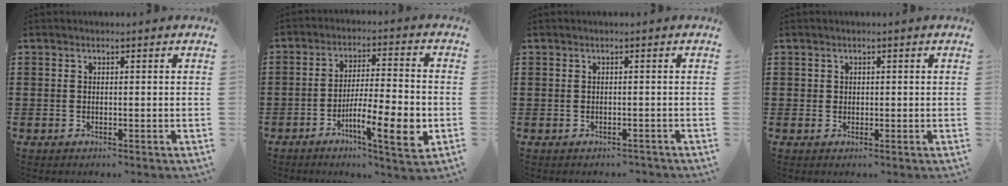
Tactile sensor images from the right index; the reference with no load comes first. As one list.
[{"total": 9.6, "force": [-3.6, 1.3, 8.8], "torque": [-0.149, -0.005, -0.062]}, {"total": 0.7, "force": [-0.6, 0.5, 0.0], "torque": [-0.003, 0.002, -0.014]}, {"total": 1.0, "force": [0.5, 0.9, 0.1], "torque": [-0.003, 0.003, 0.009]}]